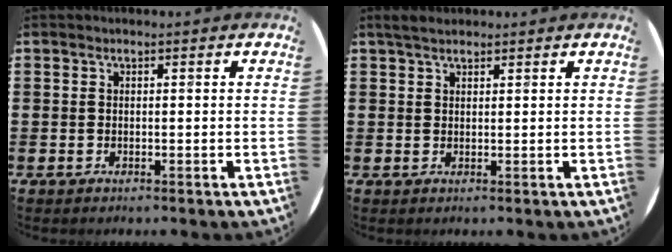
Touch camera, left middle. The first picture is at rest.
{"total": 1.8, "force": [1.6, 0.6, 0.8], "torque": [-0.009, 0.003, 0.027]}